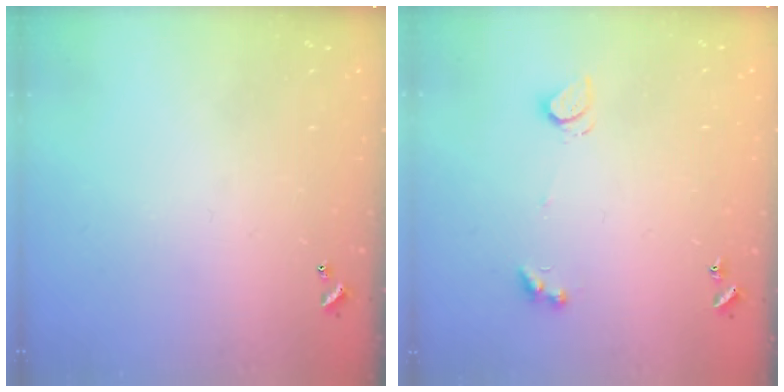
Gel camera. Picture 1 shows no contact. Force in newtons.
{"total": 1.4, "press": 1.2, "slide": 0.6}